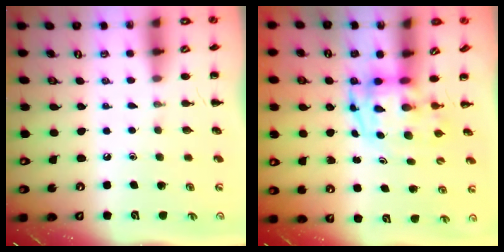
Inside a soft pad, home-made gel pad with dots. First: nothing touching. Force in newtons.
{"total": 3.8, "press": 3.7, "slide": 0.6}